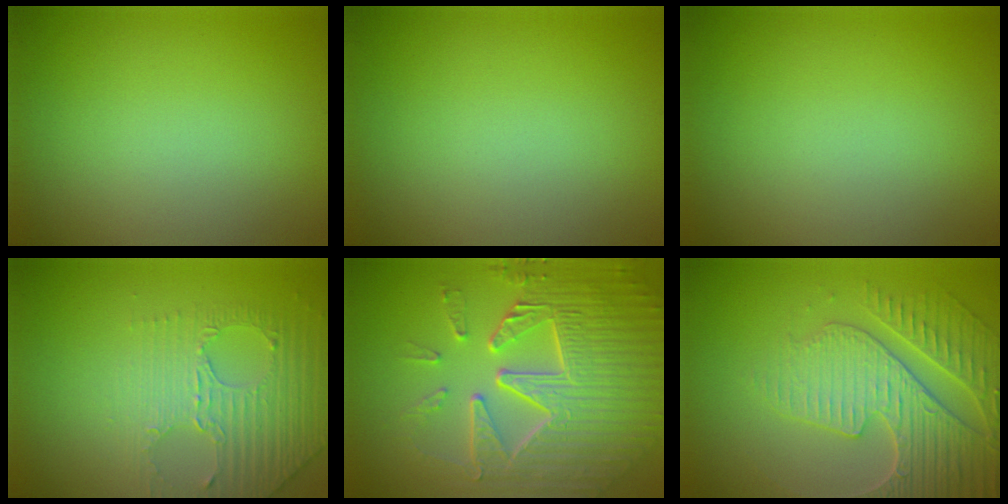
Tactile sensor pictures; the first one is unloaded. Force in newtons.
{"total": 0.0}
{"total": 0.0}
{"total": 4.4, "press": 3.1, "slide": 3.0}
{"total": 9.4, "press": 6.4, "slide": 6.9}
{"total": 6.4, "press": 5.4, "slide": 3.5}